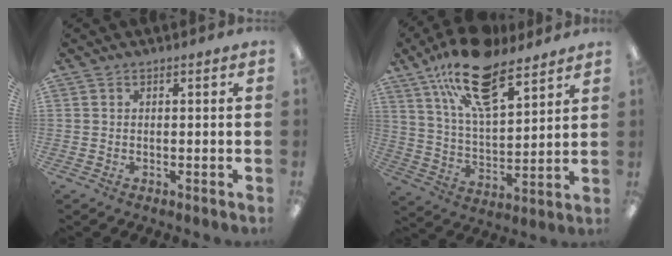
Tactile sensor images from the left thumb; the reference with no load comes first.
{"total": 19.3, "force": [12.9, 8.0, 11.9], "torque": [-0.214, -0.055, 0.227]}